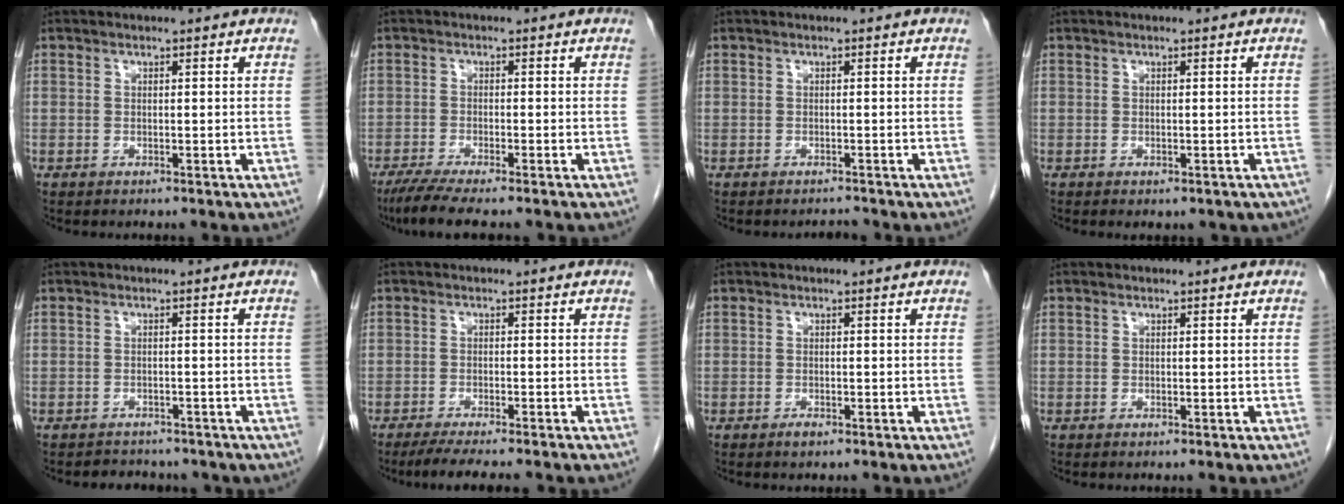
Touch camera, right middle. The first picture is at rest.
{"total": 5.7, "force": [-4.6, 0.0, 3.5], "torque": [-0.058, -0.015, -0.078]}
{"total": 0.8, "force": [-0.7, 0.0, -0.1], "torque": [0.000, -0.005, -0.007]}
{"total": 1.8, "force": [-1.2, 1.0, 0.9], "torque": [-0.008, -0.002, -0.008]}
{"total": 5.5, "force": [-4.7, 2.6, 1.2], "torque": [-0.014, 0.008, -0.050]}
{"total": 7.8, "force": [-6.5, 0.5, 4.2], "torque": [-0.054, -0.014, -0.096]}
{"total": 0.8, "force": [-0.6, 0.2, 0.5], "torque": [-0.012, -0.002, -0.007]}
{"total": 0.0}